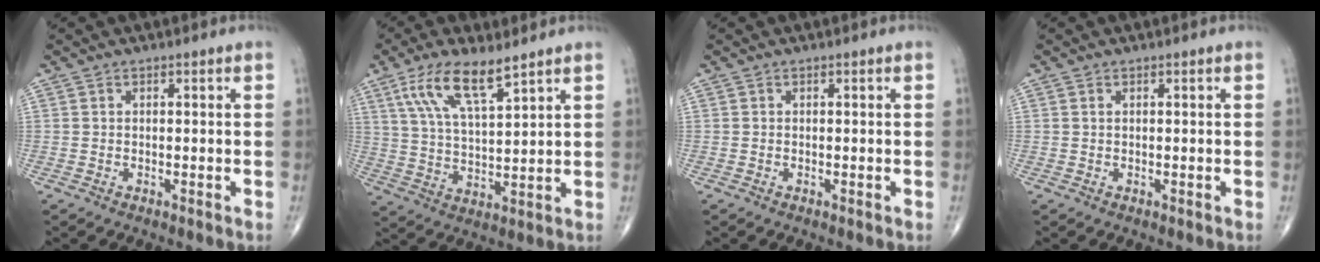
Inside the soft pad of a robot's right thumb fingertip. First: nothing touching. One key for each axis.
{"total": 10.8, "fx": 6.5, "fy": 3.1, "fz": 8.0, "tx": -0.151, "ty": -0.026, "tz": 0.134}
{"total": 0.0}
{"total": 0.0}